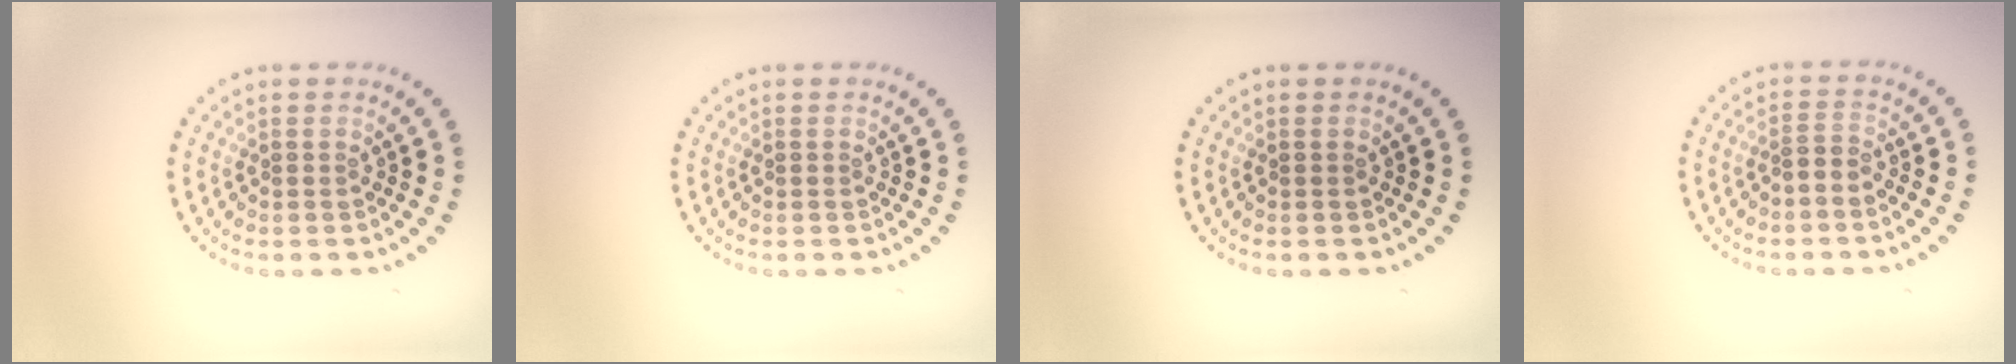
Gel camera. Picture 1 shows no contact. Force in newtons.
{"total": 0.0}
{"total": 0.0}
{"total": 1.1, "press": 0.9, "slide": 0.7}